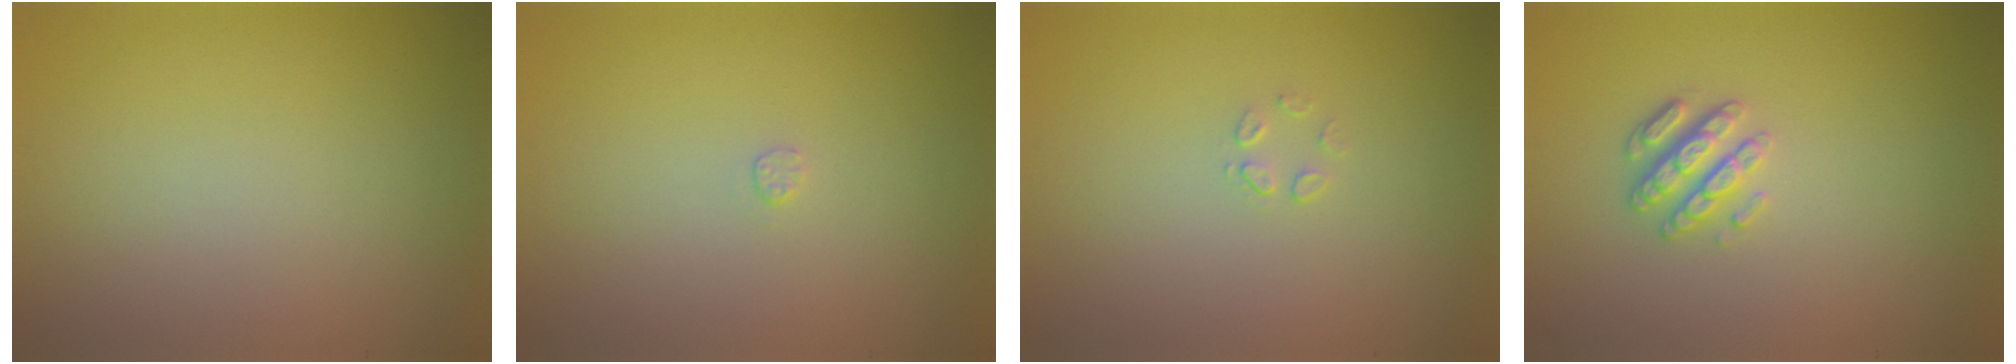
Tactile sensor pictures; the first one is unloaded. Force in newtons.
{"total": 0.5, "press": 0.5, "slide": 0.2}
{"total": 0.7, "press": 0.4, "slide": 0.6}
{"total": 2.8, "press": 2.5, "slide": 1.0}